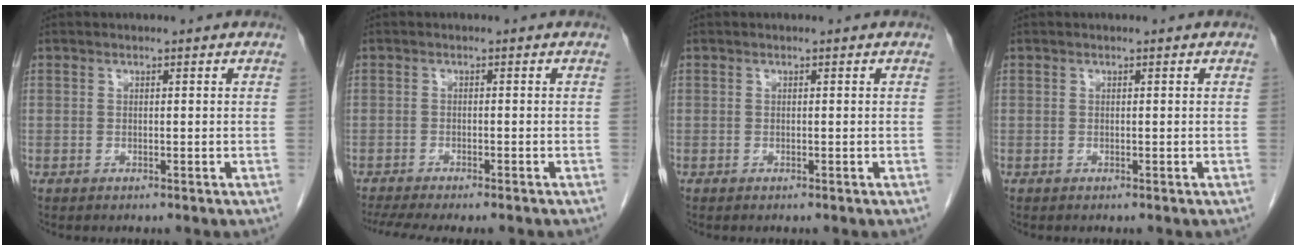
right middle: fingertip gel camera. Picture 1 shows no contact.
{"total": 9.3, "force": [-7.9, 1.3, 4.7], "torque": [-0.066, -0.006, -0.116]}
{"total": 0.0}
{"total": 0.0}